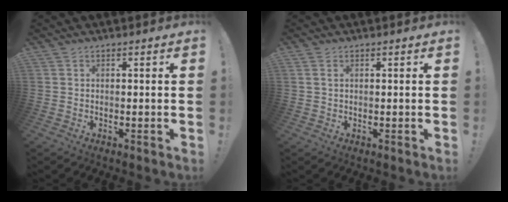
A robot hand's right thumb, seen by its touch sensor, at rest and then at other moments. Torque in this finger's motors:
{"motor_torque": [-0.24, -0.31, -0.41, 0.34, 0.05]}